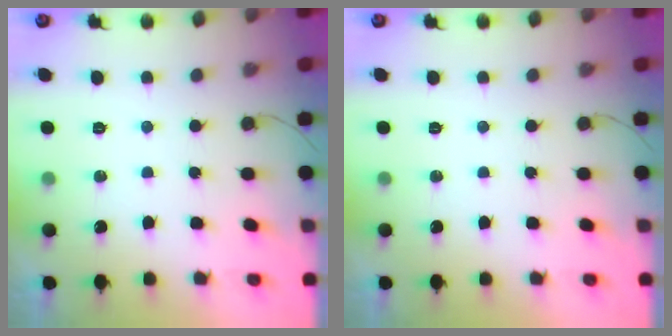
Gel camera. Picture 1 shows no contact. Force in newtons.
{"total": 0.0}